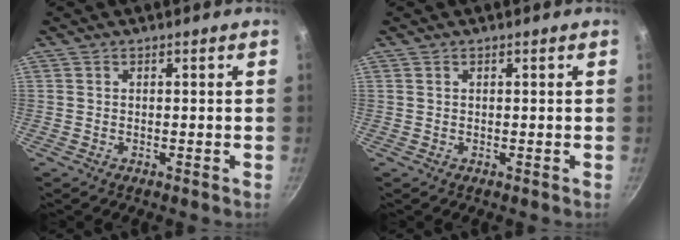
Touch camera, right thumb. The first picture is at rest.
{"total": 0.0}